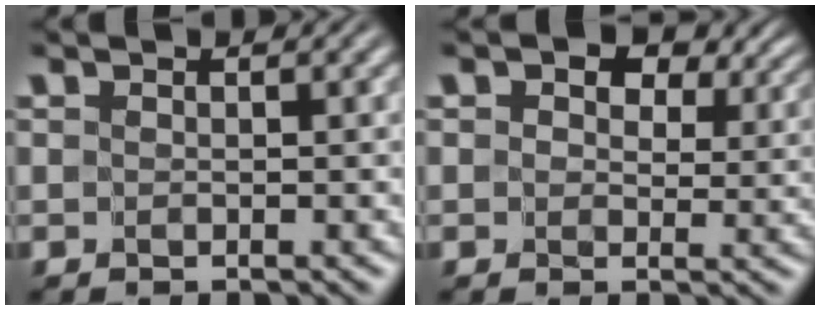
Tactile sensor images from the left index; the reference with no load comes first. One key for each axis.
{"total": 7.6, "fx": 4.1, "fy": 4.4, "fz": 4.6, "tx": -0.061, "ty": 0.004, "tz": 0.047}